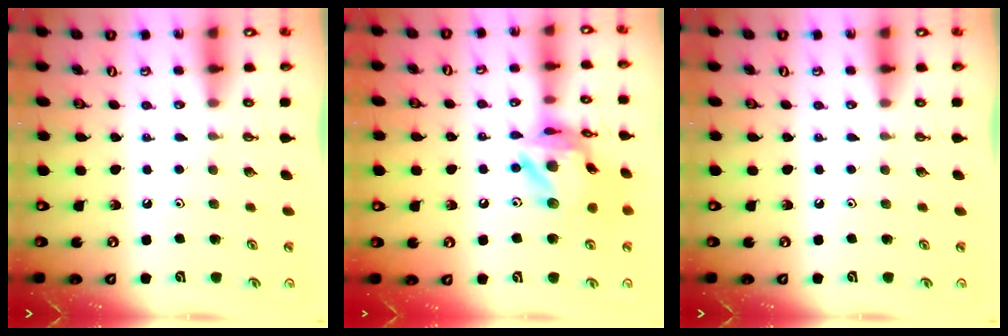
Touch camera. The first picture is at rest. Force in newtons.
{"total": 15.3, "press": 15.2, "slide": 1.5}
{"total": 0.0}